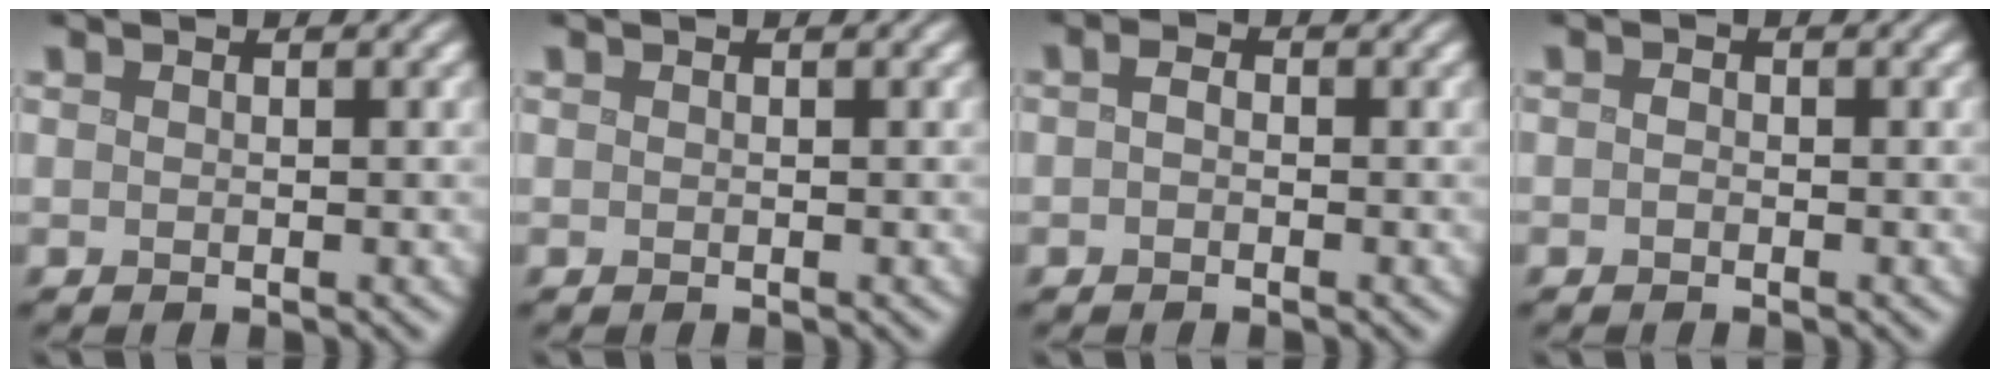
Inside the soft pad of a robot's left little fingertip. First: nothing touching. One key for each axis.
{"total": 0.0}
{"total": 1.1, "fx": -0.1, "fy": 0.7, "fz": 0.9, "tx": -0.018, "ty": 0.002, "tz": -0.007}
{"total": 0.7, "fx": -0.2, "fy": 0.4, "fz": 0.5, "tx": -0.009, "ty": 0.001, "tz": -0.006}